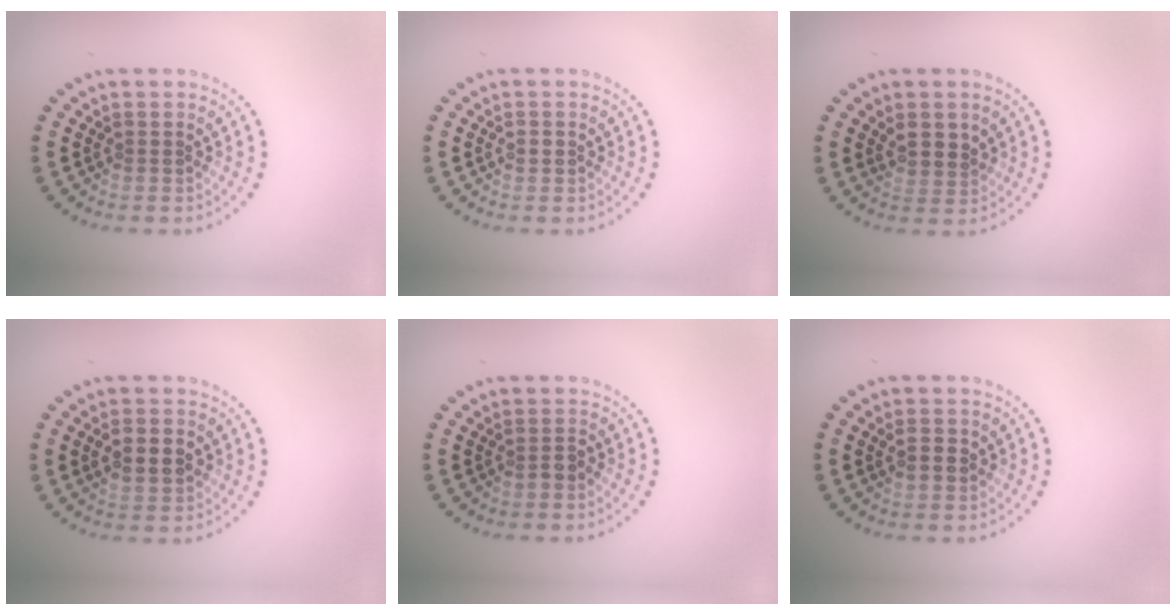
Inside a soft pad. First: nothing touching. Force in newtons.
{"total": 0.9, "press": 0.8, "slide": 0.2}
{"total": 2.1, "press": 2.0, "slide": 0.9}
{"total": 3.4, "press": 3.4, "slide": 0.2}
{"total": 0.9, "press": 0.8, "slide": 0.4}
{"total": 1.4, "press": 1.4, "slide": 0.3}